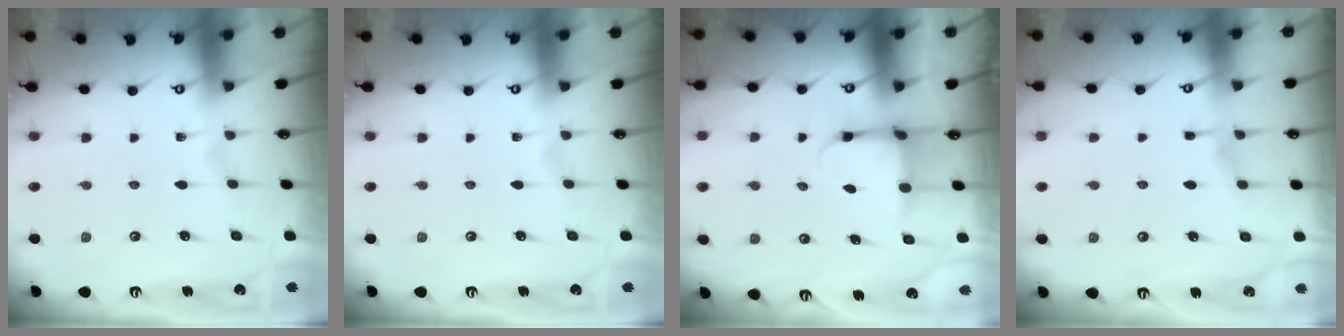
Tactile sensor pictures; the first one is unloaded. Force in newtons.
{"total": 0.0}
{"total": 3.9, "press": 3.7, "slide": 1.4}
{"total": 3.3, "press": 3.3, "slide": 0.3}